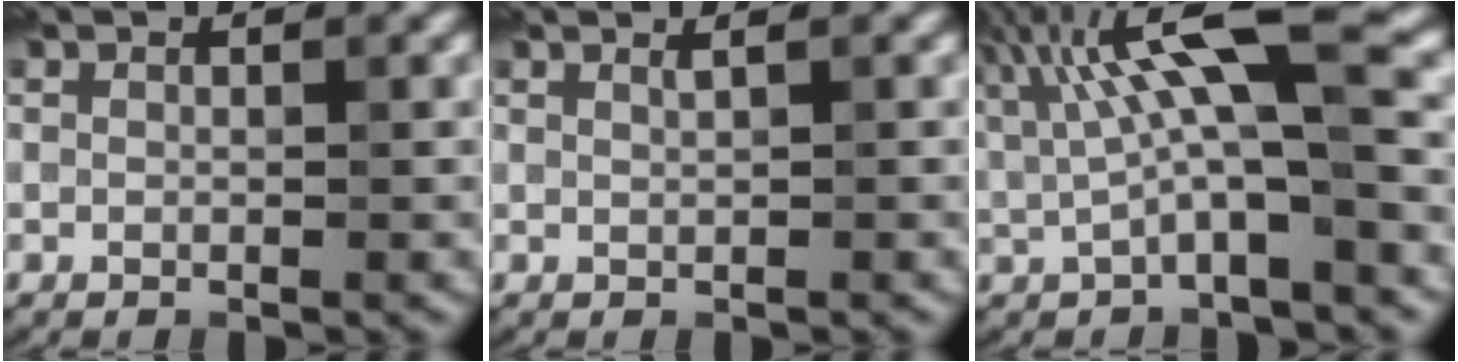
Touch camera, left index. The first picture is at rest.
{"total": 0.6, "force": [0.6, -0.1, -0.1], "torque": [0.002, 0.004, 0.009]}
{"total": 7.2, "force": [1.3, 1.1, 7.0], "torque": [-0.151, -0.003, 0.050]}